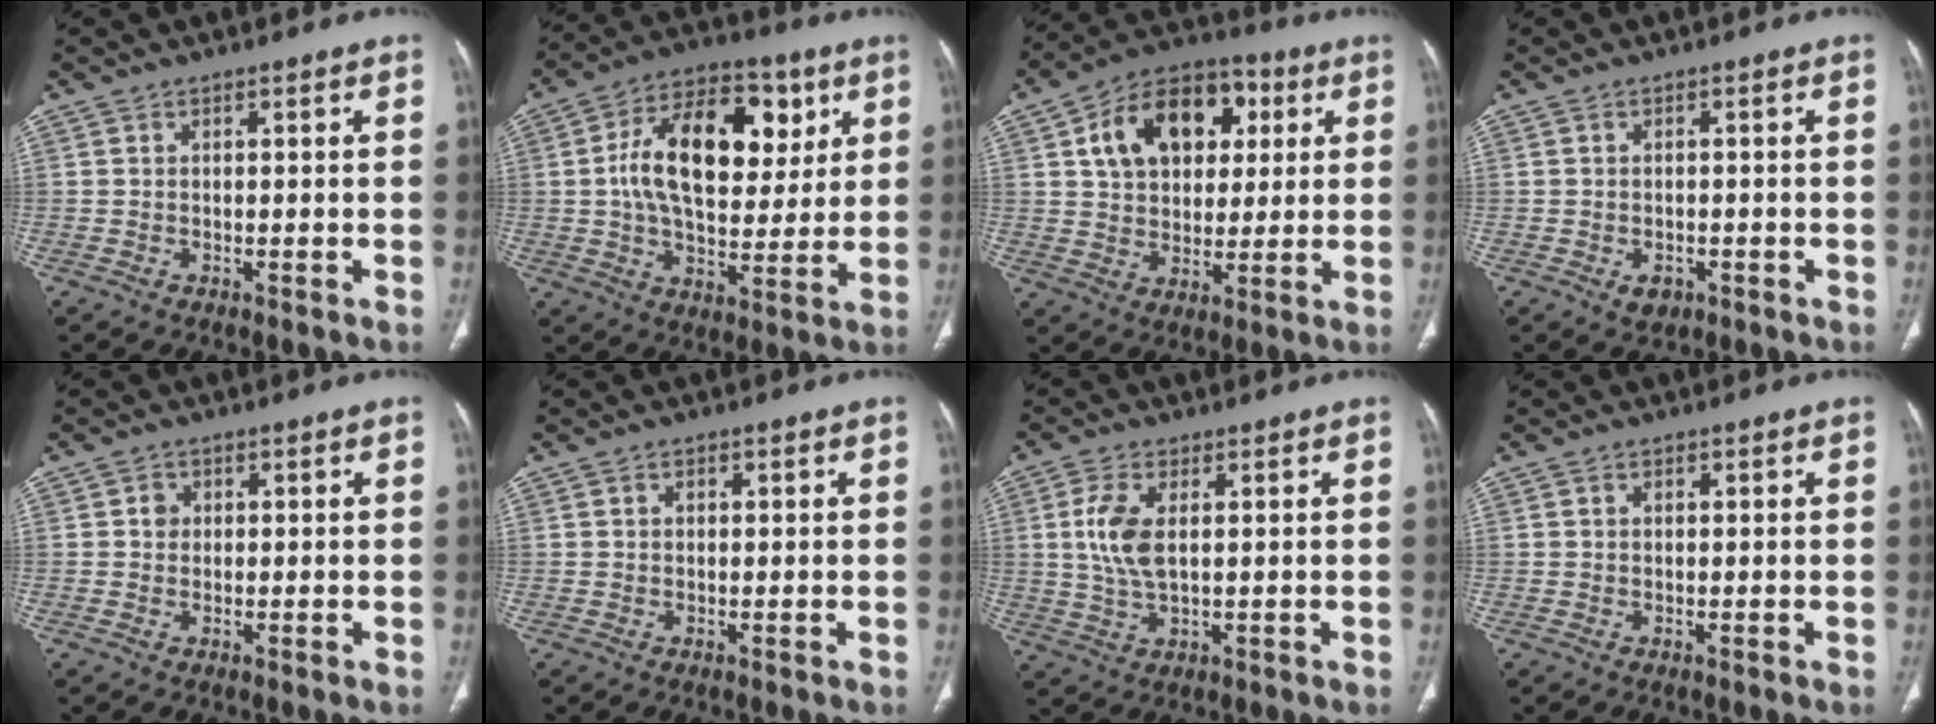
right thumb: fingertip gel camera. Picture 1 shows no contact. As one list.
[{"total": 20.5, "force": [4.8, 12.0, 15.9], "torque": [-0.229, 0.001, 0.073]}, {"total": 17.6, "force": [5.4, 12.1, 11.6], "torque": [-0.154, 0.008, 0.086]}, {"total": 2.5, "force": [-1.1, 1.8, 1.4], "torque": [-0.013, 0.002, -0.008]}, {"total": 1.8, "force": [0.3, 1.7, 0.6], "torque": [-0.001, 0.003, 0.002]}, {"total": 1.0, "force": [0.3, 0.8, 0.6], "torque": [-0.007, 0.001, 0.004]}, {"total": 7.3, "force": [1.3, 3.5, 6.3], "torque": [-0.145, -0.003, 0.029]}, {"total": 0.6, "force": [0.2, 0.4, 0.4], "torque": [-0.005, 0.000, 0.004]}]